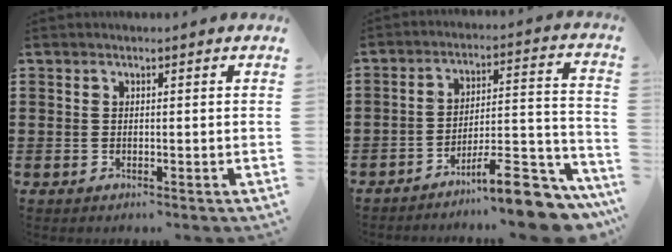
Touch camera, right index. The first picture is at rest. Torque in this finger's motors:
{"motor_torque": [1.10, 1.03, 0.55, 0.10]}